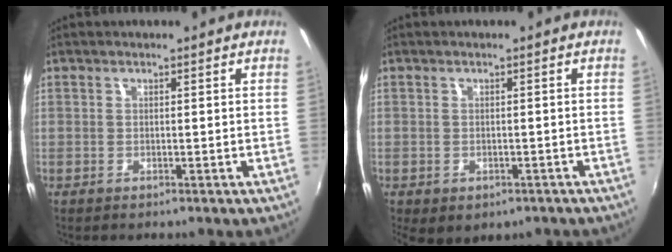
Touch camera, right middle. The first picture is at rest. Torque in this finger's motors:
{"motor_torque": [1.09, -1.05, 0.24, 0.15]}